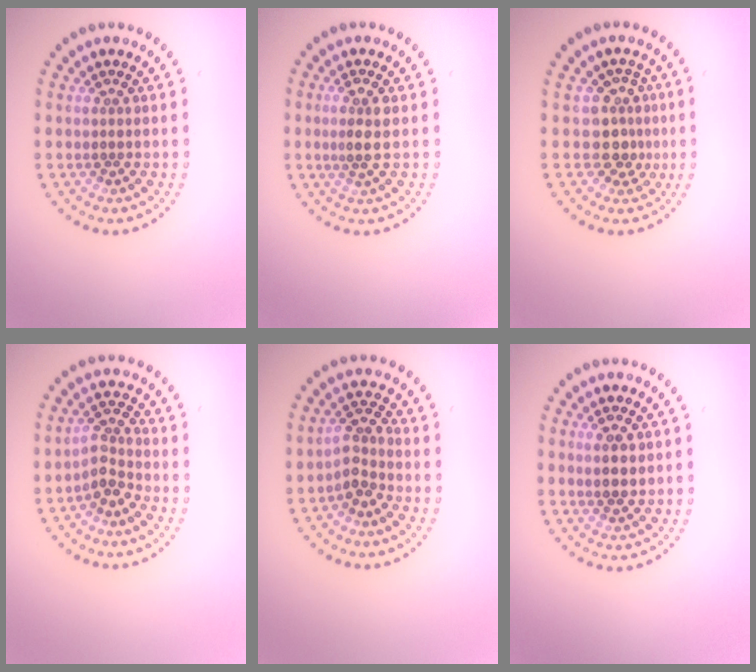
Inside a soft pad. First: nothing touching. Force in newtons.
{"total": 2.0, "press": 1.9, "slide": 0.7}
{"total": 2.9, "press": 2.3, "slide": 1.7}
{"total": 2.7, "press": 2.1, "slide": 1.7}
{"total": 2.6, "press": 1.9, "slide": 1.7}
{"total": 2.3, "press": 2.1, "slide": 0.8}